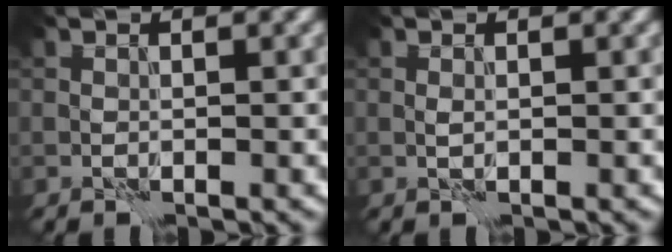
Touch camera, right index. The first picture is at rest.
{"total": 0.0}